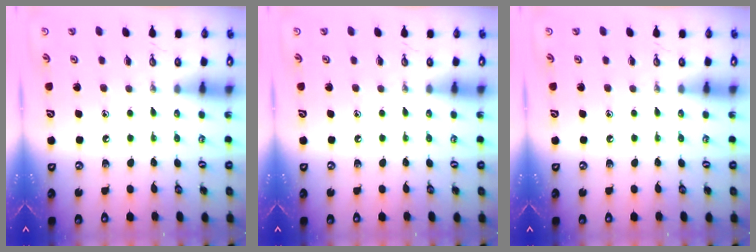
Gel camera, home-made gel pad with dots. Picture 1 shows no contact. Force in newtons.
{"total": 0.0}
{"total": 0.0}